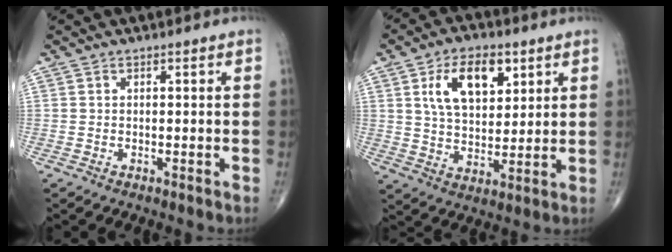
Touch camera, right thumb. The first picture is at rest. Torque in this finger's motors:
{"motor_torque": [0.56, 0.63, 1.05, 0.54, 0.33]}